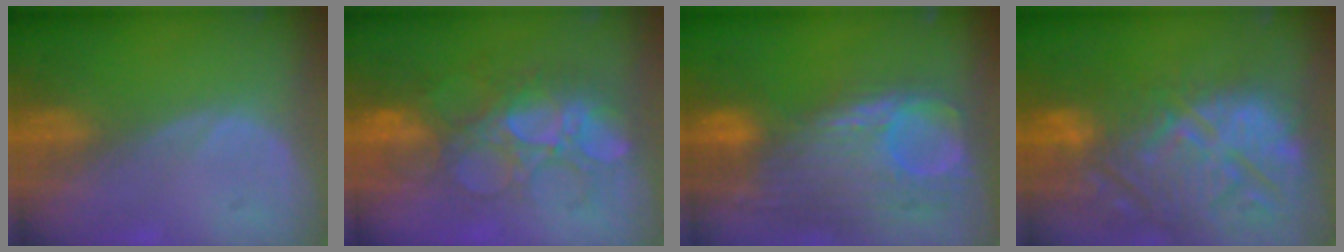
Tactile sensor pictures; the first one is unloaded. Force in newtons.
{"total": 8.8, "press": 8.6, "slide": 1.6}
{"total": 12.6, "press": 10.6, "slide": 6.8}
{"total": 15.3, "press": 13.0, "slide": 8.1}